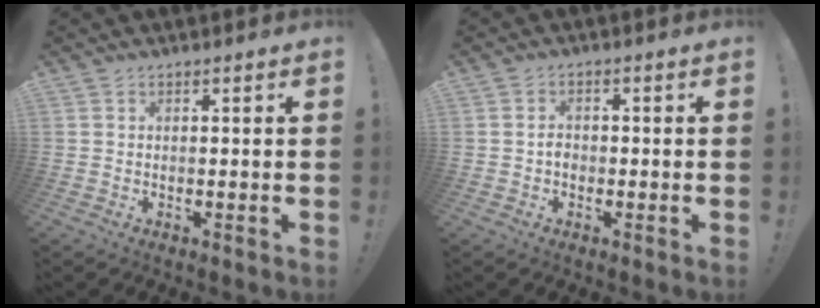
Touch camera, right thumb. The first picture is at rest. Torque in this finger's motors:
{"motor_torque": [0.16, -0.02, -0.18, -0.07, 0.01]}